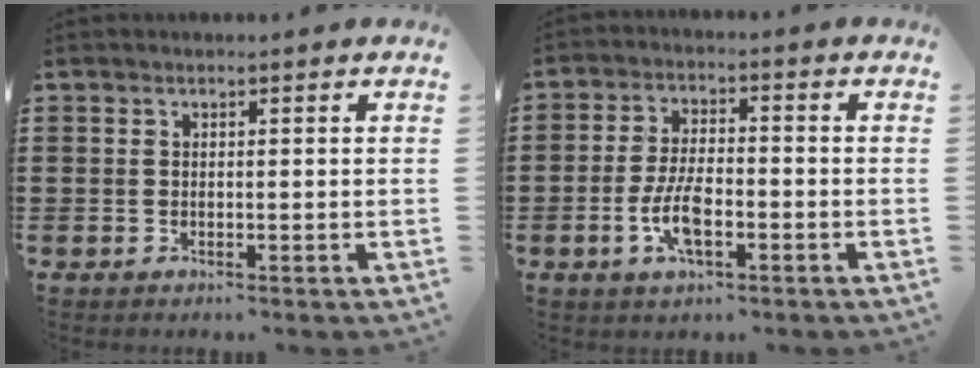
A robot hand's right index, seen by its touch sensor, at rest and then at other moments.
{"total": 6.8, "force": [-2.4, 2.8, 5.7], "torque": [-0.129, -0.002, -0.049]}